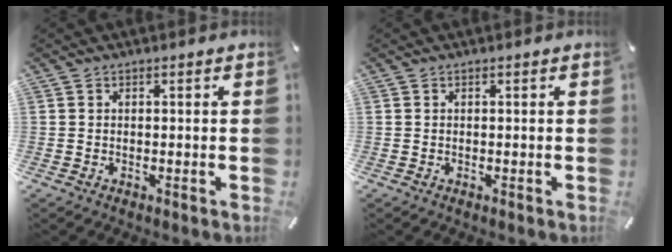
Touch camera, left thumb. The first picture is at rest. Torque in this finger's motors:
{"motor_torque": [0.00, 0.00, 0.02, 0.01, 0.00]}